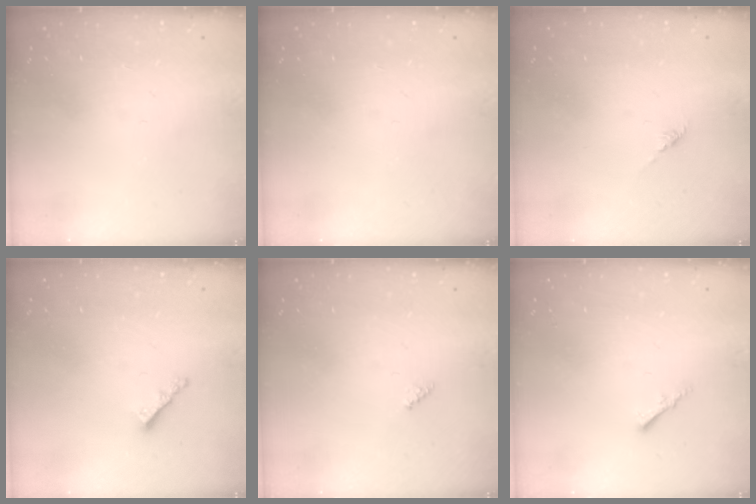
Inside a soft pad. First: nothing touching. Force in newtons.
{"total": 0.0}
{"total": 0.6, "press": 0.4, "slide": 0.4}
{"total": 2.9, "press": 2.9, "slide": 0.5}
{"total": 2.0, "press": 2.0, "slide": 0.2}
{"total": 1.5, "press": 1.5, "slide": 0.4}